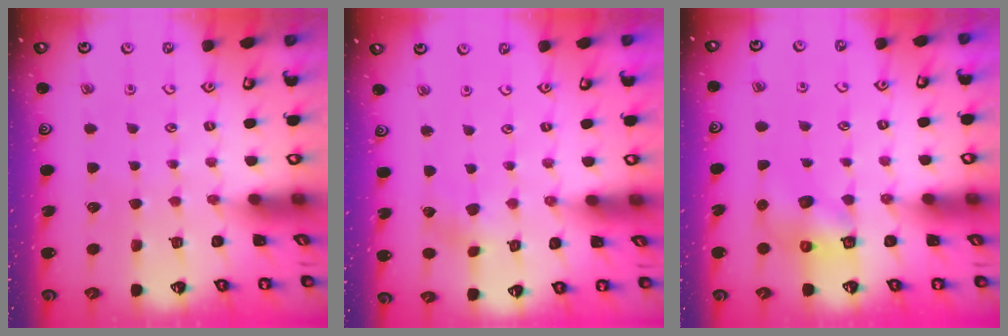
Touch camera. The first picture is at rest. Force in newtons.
{"total": 2.5, "press": 2.4, "slide": 0.6}
{"total": 6.3, "press": 6.2, "slide": 0.9}